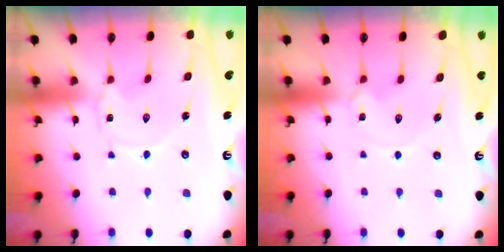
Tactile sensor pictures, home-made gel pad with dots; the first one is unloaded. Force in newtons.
{"total": 2.4, "press": 2.4, "slide": 0.3}